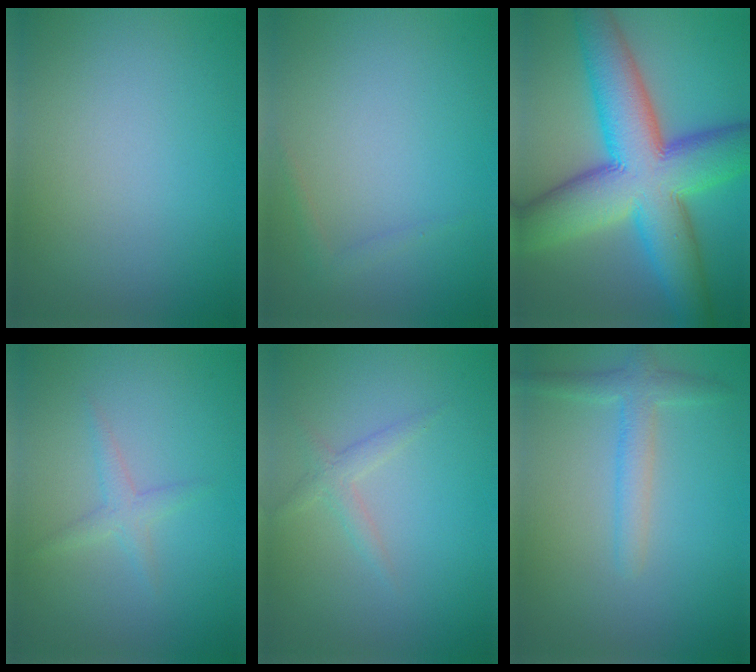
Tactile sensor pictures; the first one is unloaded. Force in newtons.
{"total": 0.7, "press": 0.7, "slide": 0.1}
{"total": 14.4, "press": 14.4, "slide": 0.3}
{"total": 1.6, "press": 1.6, "slide": 0.1}
{"total": 1.5, "press": 1.5, "slide": 0.0}
{"total": 2.5, "press": 2.5, "slide": 0.1}